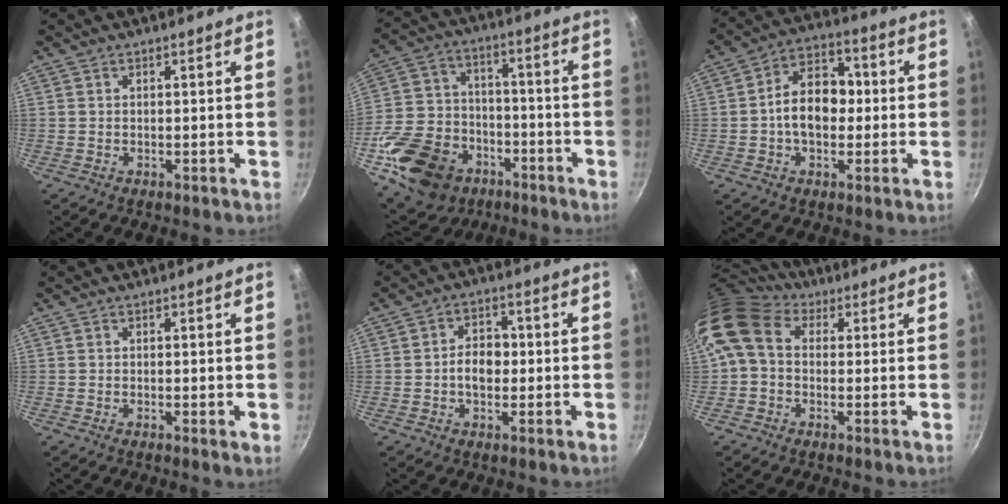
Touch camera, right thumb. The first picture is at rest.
{"total": 23.4, "force": [-10.5, 17.1, 12.0], "torque": [-0.221, 0.049, -0.171]}
{"total": 11.6, "force": [-0.4, 8.0, 8.4], "torque": [-0.099, 0.033, -0.021]}
{"total": 1.0, "force": [-0.2, 0.1, 1.0], "torque": [-0.016, -0.004, -0.006]}
{"total": 5.7, "force": [-0.5, 4.1, 3.9], "torque": [-0.036, 0.015, -0.013]}
{"total": 11.0, "force": [1.7, 8.2, 7.1], "torque": [-0.130, 0.023, 0.009]}